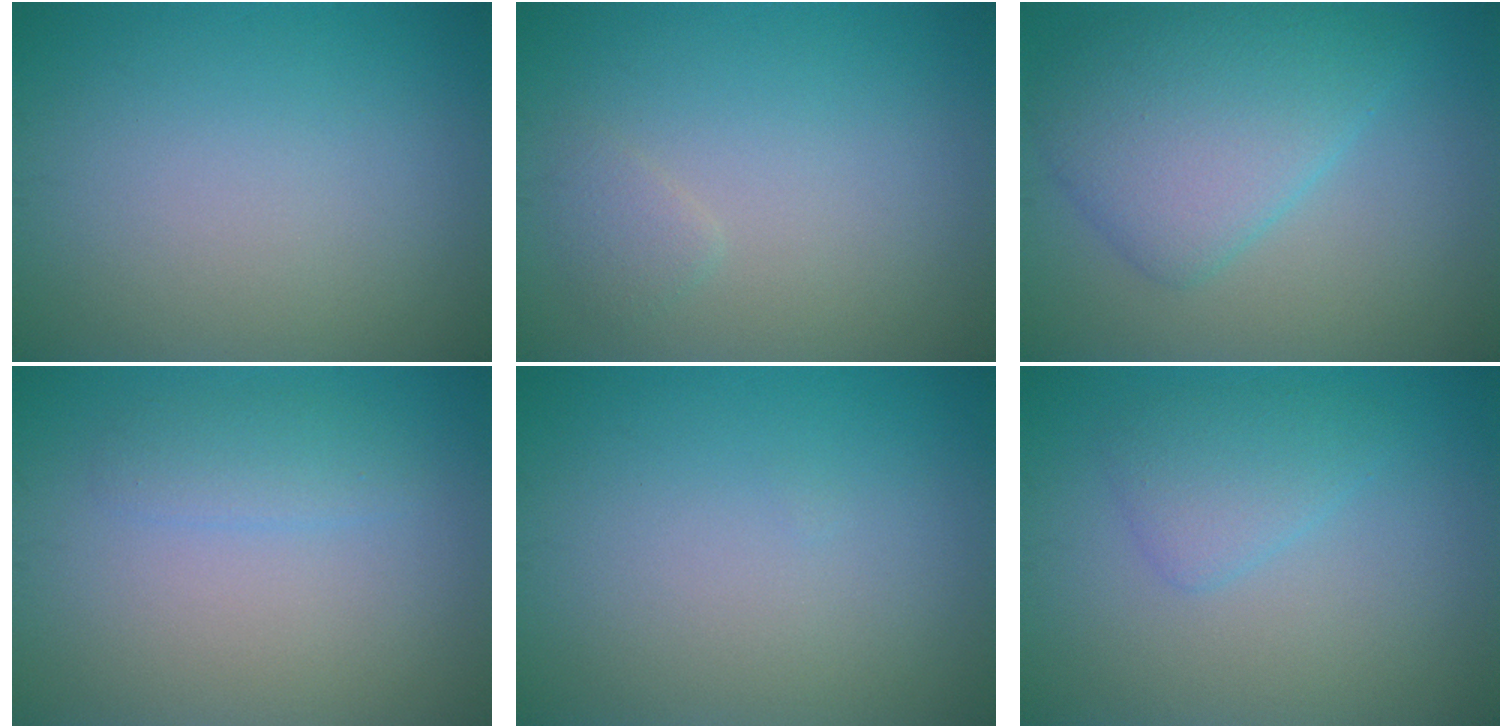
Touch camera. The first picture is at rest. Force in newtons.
{"total": 1.1, "press": 1.1, "slide": 0.1}
{"total": 6.1, "press": 6.1, "slide": 0.1}
{"total": 1.6, "press": 1.6, "slide": 0.0}
{"total": 0.0}
{"total": 2.4, "press": 2.4, "slide": 0.1}